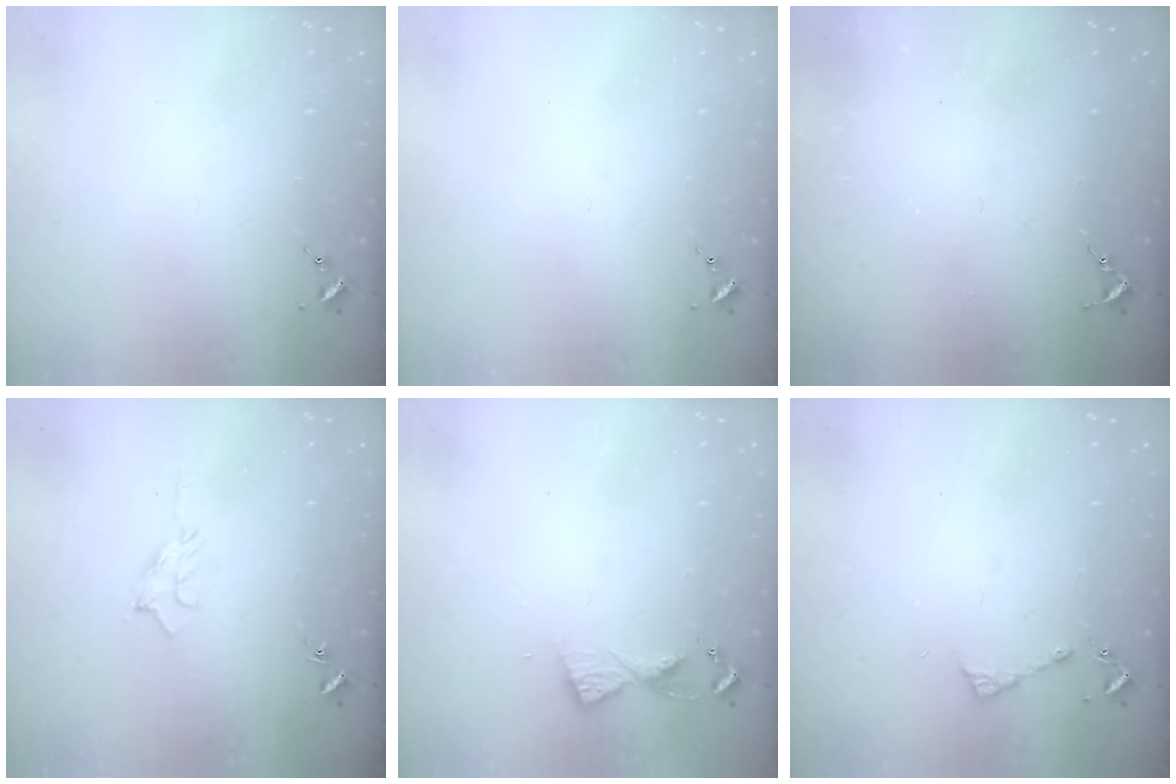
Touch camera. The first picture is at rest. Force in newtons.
{"total": 0.0}
{"total": 2.6, "press": 2.5, "slide": 0.3}
{"total": 6.3, "press": 6.3, "slide": 0.7}
{"total": 5.5, "press": 5.4, "slide": 0.6}
{"total": 5.6, "press": 5.6, "slide": 0.7}